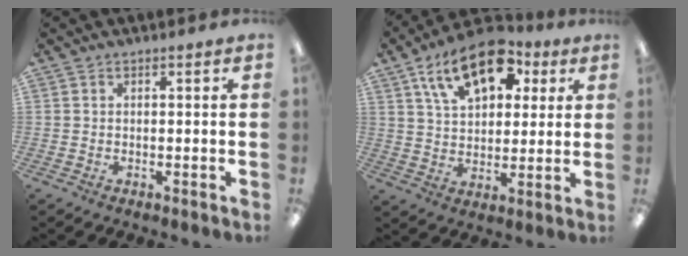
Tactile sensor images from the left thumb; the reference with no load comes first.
{"total": 16.8, "force": [9.1, 9.7, 10.2], "torque": [-0.161, -0.028, 0.163]}